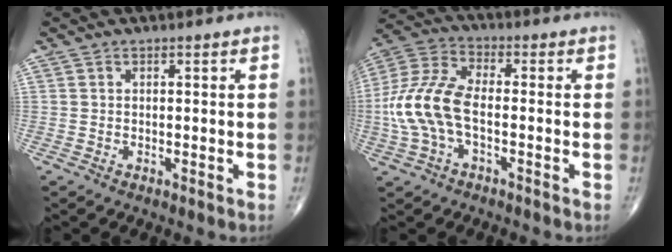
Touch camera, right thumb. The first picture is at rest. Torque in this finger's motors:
{"motor_torque": [-0.01, 0.66, 1.30, -0.33, 0.37]}